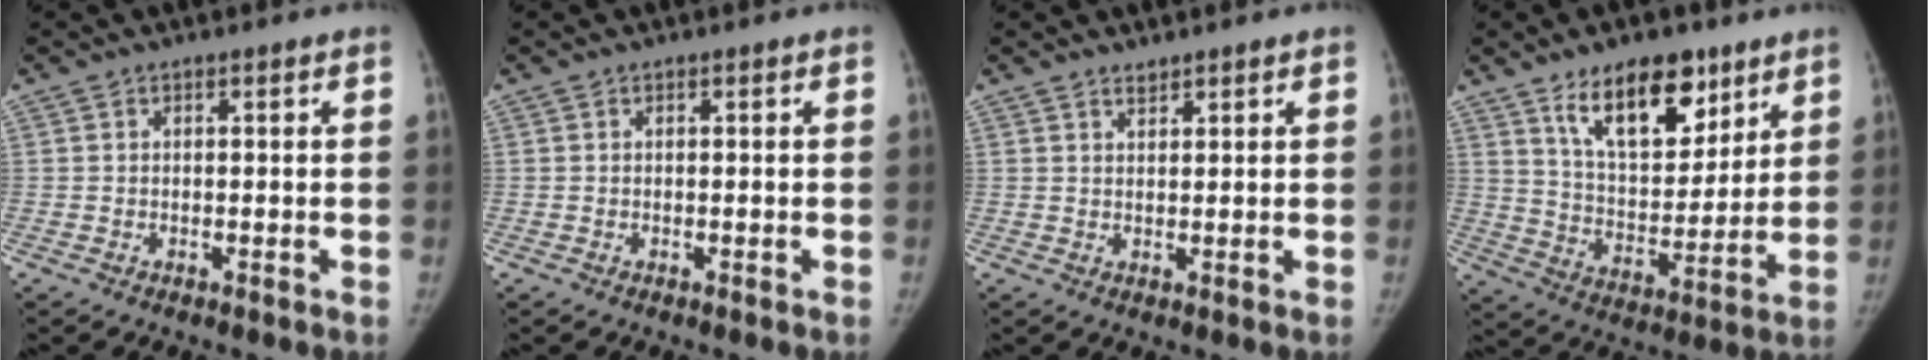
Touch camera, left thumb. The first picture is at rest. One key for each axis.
{"total": 0.0}
{"total": 1.4, "fx": 1.3, "fy": 0.5, "fz": 0.3, "tx": 0.004, "ty": -0.011, "tz": 0.023}
{"total": 16.5, "fx": 10.1, "fy": 8.2, "fz": 10.2, "tx": -0.111, "ty": -0.060, "tz": 0.176}